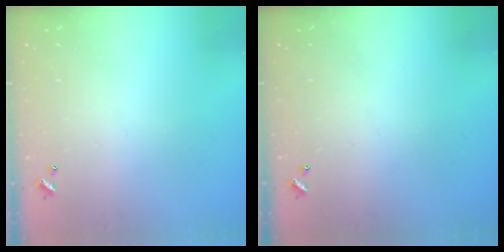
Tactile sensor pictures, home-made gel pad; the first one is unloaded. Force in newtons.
{"total": 0.0}